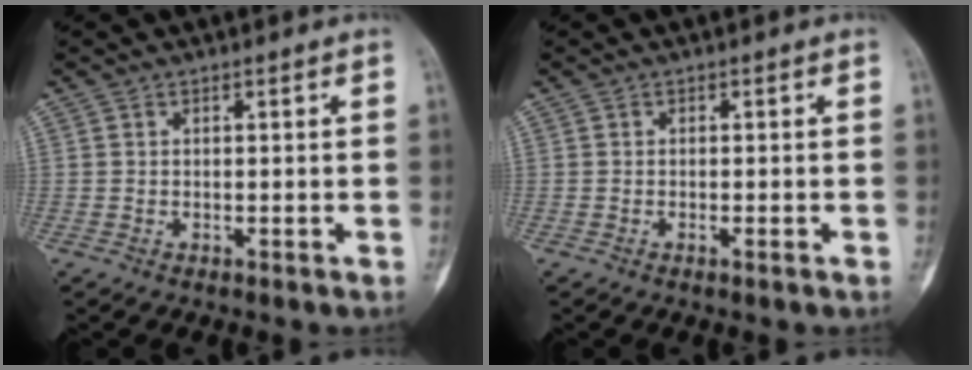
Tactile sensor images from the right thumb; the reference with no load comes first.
{"total": 0.8, "force": [-0.4, 0.1, 0.6], "torque": [-0.013, 0.000, -0.006]}